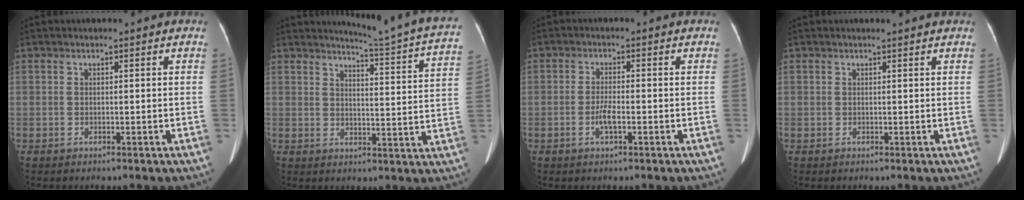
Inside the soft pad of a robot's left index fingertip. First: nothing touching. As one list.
[{"total": 15.1, "force": [14.2, -1.3, 4.8], "torque": [-0.070, -0.084, 0.156]}, {"total": 2.7, "force": [-1.0, 0.5, 2.5], "torque": [-0.053, 0.000, -0.021]}, {"total": 0.9, "force": [0.9, -0.1, 0.2], "torque": [-0.011, 0.004, 0.012]}]